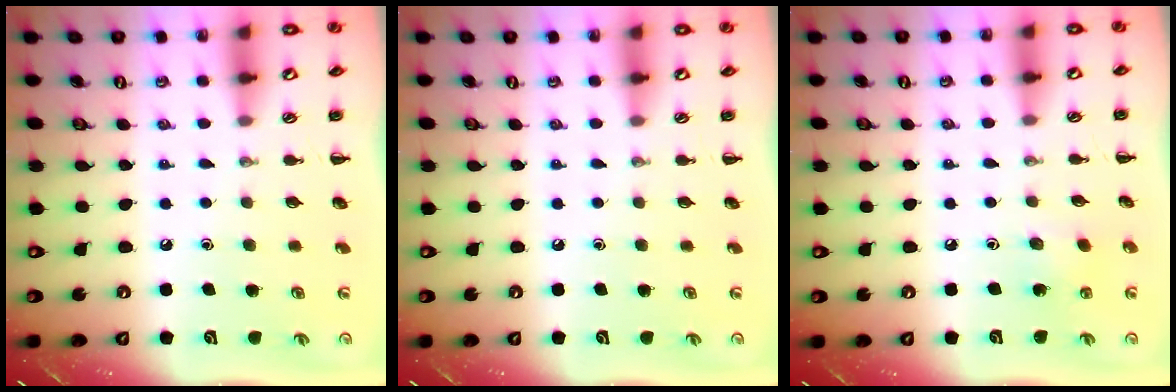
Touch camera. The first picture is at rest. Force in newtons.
{"total": 0.0}
{"total": 2.8, "press": 2.7, "slide": 0.8}